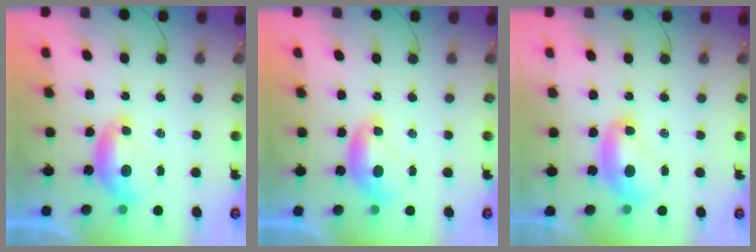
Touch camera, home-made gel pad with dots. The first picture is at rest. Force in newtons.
{"total": 0.0}
{"total": 2.3, "press": 2.3, "slide": 0.2}